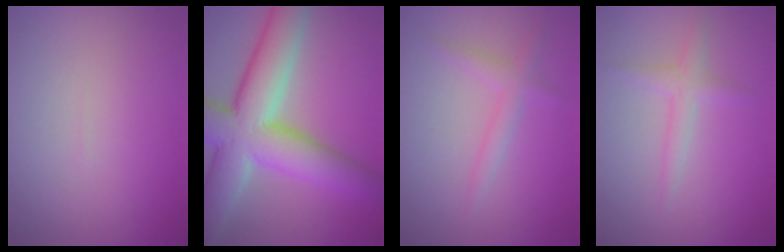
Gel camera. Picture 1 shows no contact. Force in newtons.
{"total": 11.0, "press": 11.0, "slide": 0.6}
{"total": 1.6, "press": 1.6, "slide": 0.1}
{"total": 1.7, "press": 1.7, "slide": 0.1}